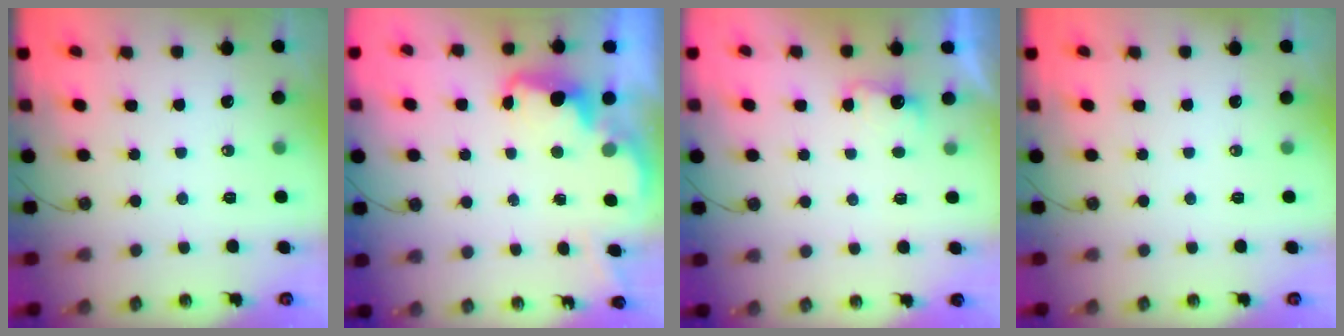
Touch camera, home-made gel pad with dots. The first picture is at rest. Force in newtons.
{"total": 2.4, "press": 2.4, "slide": 0.5}
{"total": 2.8, "press": 2.7, "slide": 0.8}
{"total": 0.0}